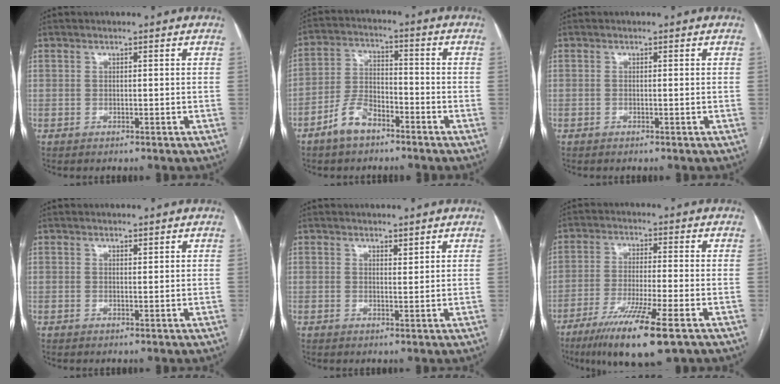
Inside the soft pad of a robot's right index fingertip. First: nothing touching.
{"total": 7.3, "force": [-4.8, 3.6, 4.1], "torque": [-0.094, 0.012, -0.090]}
{"total": 0.0}
{"total": 0.5, "force": [0.4, 0.1, 0.3], "torque": [-0.006, -0.003, 0.006]}
{"total": 1.2, "force": [1.0, 0.3, 0.5], "torque": [-0.010, -0.005, 0.018]}
{"total": 12.0, "force": [-7.0, 0.3, 9.7], "torque": [-0.178, -0.034, -0.117]}